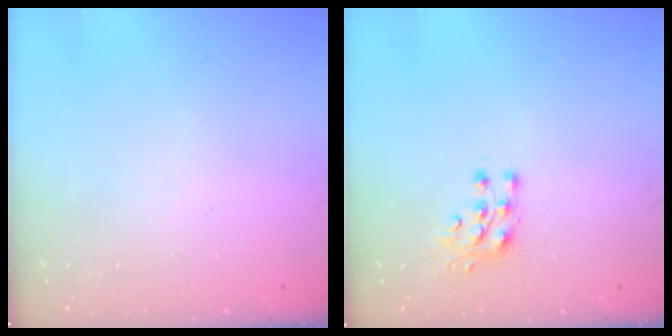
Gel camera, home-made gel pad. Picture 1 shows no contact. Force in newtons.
{"total": 7.1, "press": 7.1, "slide": 0.8}